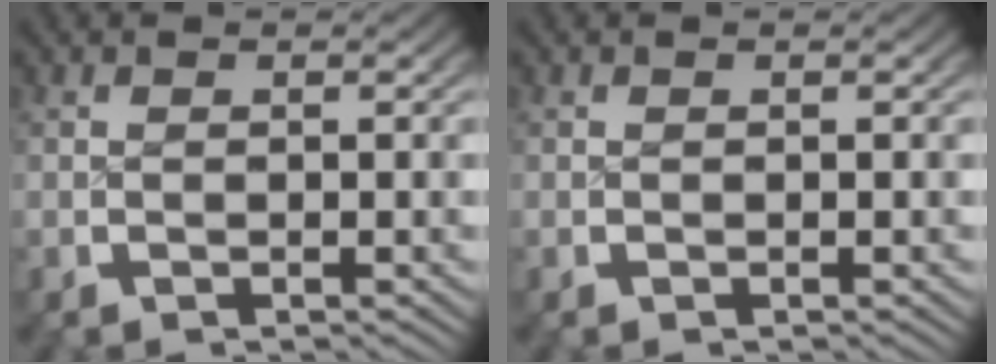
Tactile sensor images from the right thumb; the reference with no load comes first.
{"total": 0.0}